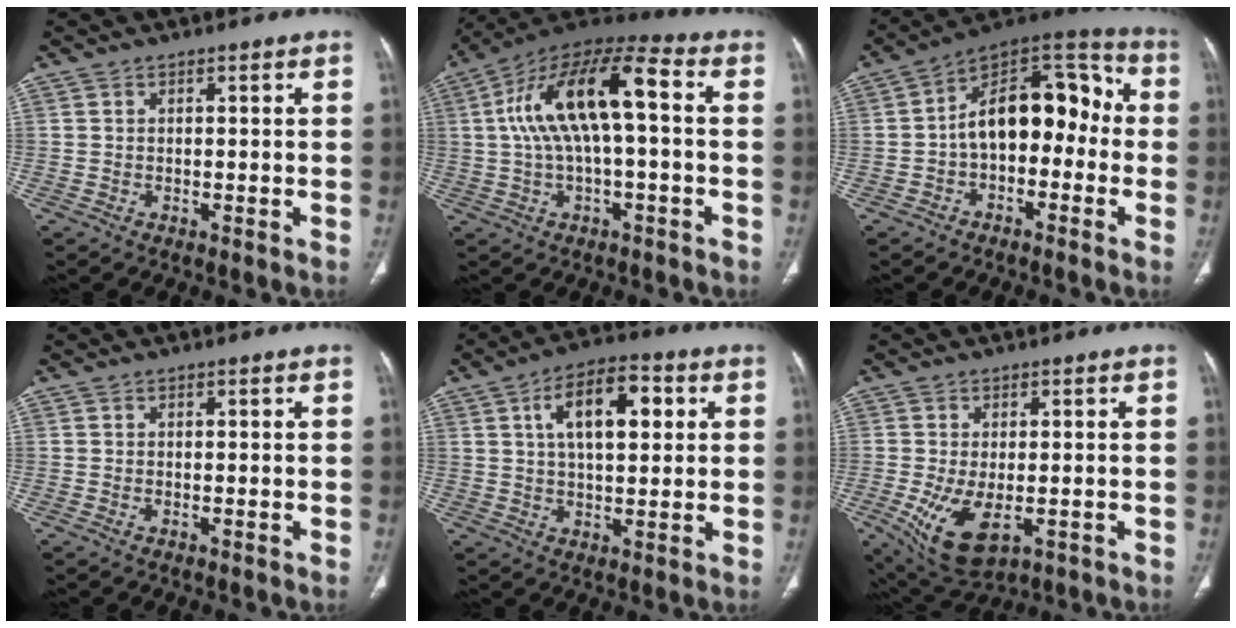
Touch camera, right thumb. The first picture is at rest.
{"total": 16.9, "force": [1.6, 6.5, 15.5], "torque": [-0.292, 0.049, 0.023]}
{"total": 15.8, "force": [-1.4, 9.7, 12.4], "torque": [-0.149, 0.058, -0.036]}
{"total": 0.0}
{"total": 12.1, "force": [3.5, 5.9, 10.0], "torque": [-0.146, 0.007, 0.053]}
{"total": 9.9, "force": [-2.9, 5.2, 8.0], "torque": [-0.148, -0.015, -0.031]}